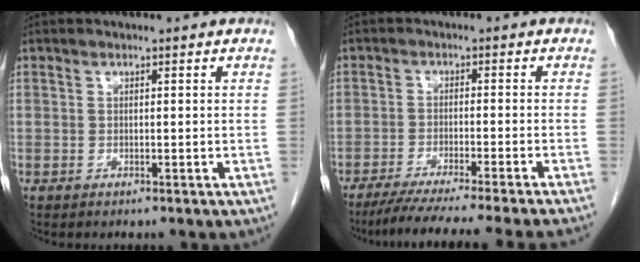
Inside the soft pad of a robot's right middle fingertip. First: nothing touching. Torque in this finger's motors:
{"motor_torque": [0.50, -0.49, 0.07, 0.04]}